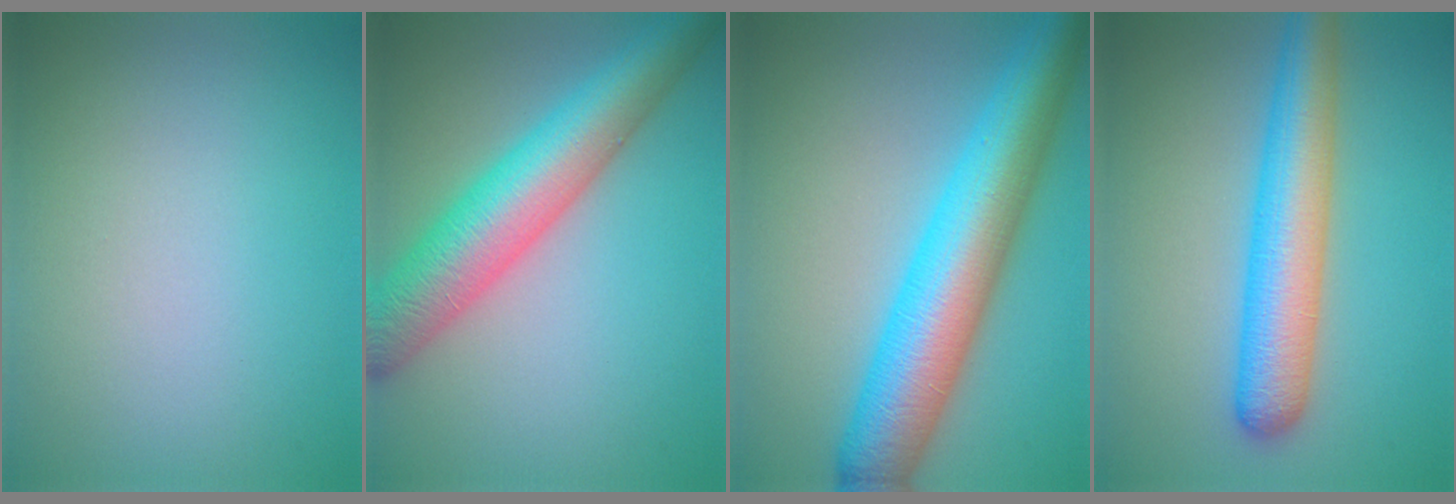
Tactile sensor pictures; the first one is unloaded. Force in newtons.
{"total": 8.7, "press": 8.7, "slide": 0.2}
{"total": 10.5, "press": 10.5, "slide": 0.3}
{"total": 6.8, "press": 6.8, "slide": 0.2}